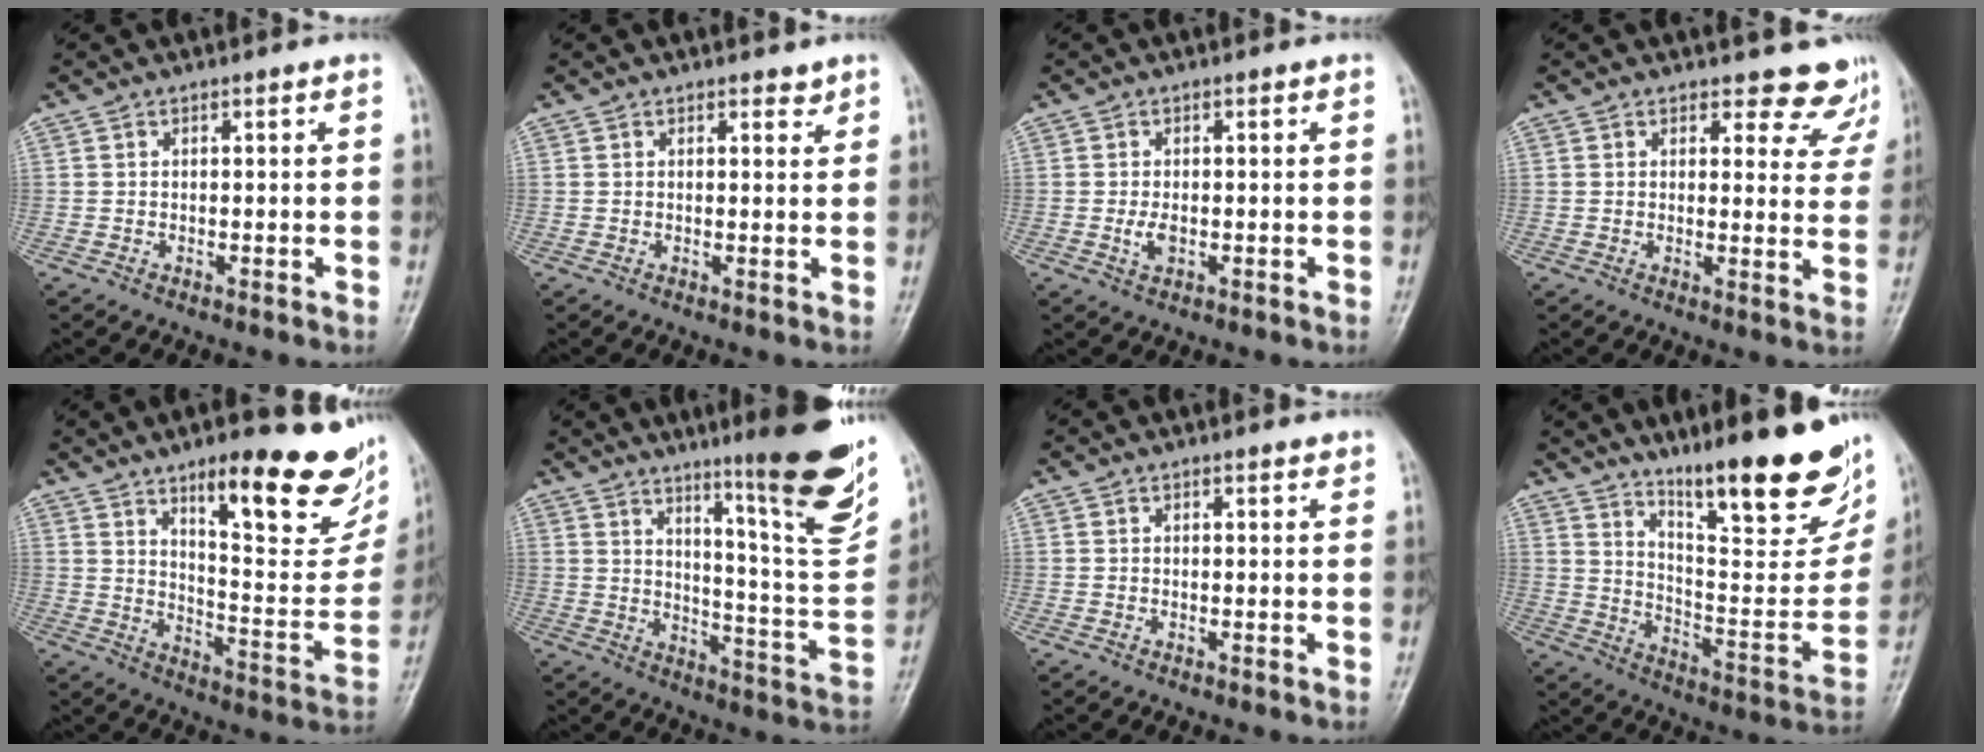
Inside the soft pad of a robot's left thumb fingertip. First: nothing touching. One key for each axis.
{"total": 1.6, "fx": 1.2, "fy": 0.8, "fz": 0.7, "tx": 0.001, "ty": -0.008, "tz": 0.014}
{"total": 2.4, "fx": -0.4, "fy": 1.3, "fz": 1.9, "tx": -0.039, "ty": -0.003, "tz": -0.007}
{"total": 8.1, "fx": 7.4, "fy": 3.2, "fz": 0.6, "tx": 0.040, "ty": -0.050, "tz": 0.061}
{"total": 24.2, "fx": 14.2, "fy": 7.1, "fz": 18.3, "tx": -0.202, "ty": -0.070, "tz": 0.208}
{"total": 20.5, "fx": 12.8, "fy": 2.2, "fz": 15.9, "tx": -0.184, "ty": -0.076, "tz": 0.190}
{"total": 0.9, "fx": 0.8, "fy": 0.2, "fz": 0.5, "tx": -0.006, "ty": -0.004, "tz": 0.009}
{"total": 24.6, "fx": 16.6, "fy": 5.4, "fz": 17.4, "tx": -0.219, "ty": -0.093, "tz": 0.256}